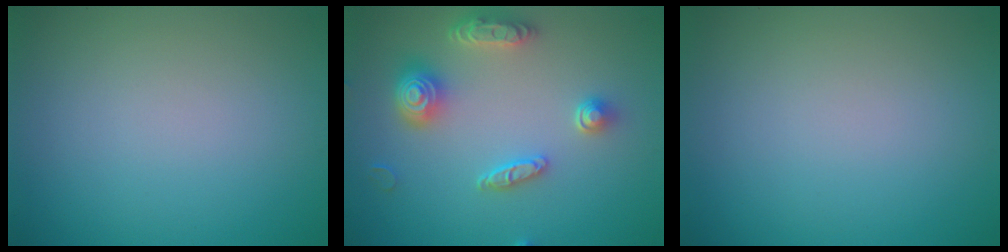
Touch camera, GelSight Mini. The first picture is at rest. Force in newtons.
{"total": 4.7, "press": 4.2, "slide": 2.2}
{"total": 0.0}